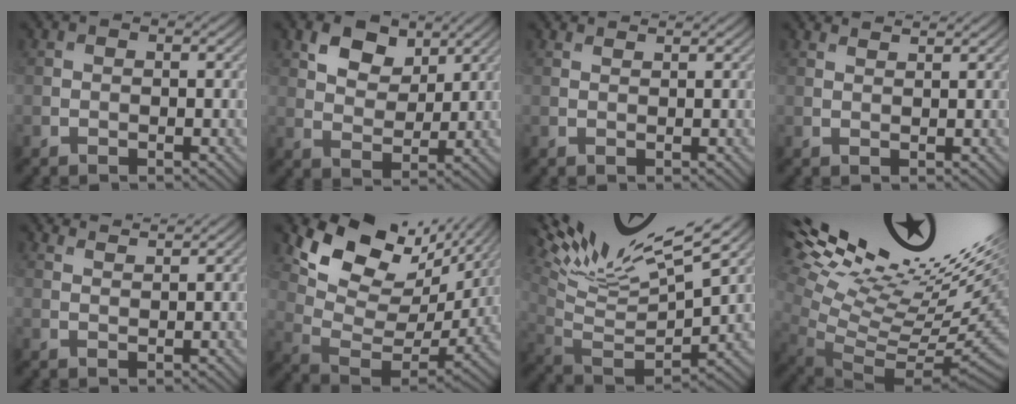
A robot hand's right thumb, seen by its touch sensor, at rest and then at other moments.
{"total": 6.5, "force": [4.0, 3.8, 3.4], "torque": [-0.065, -0.003, 0.072]}
{"total": 1.4, "force": [1.4, -0.3, 0.0], "torque": [-0.002, 0.000, 0.030]}
{"total": 2.0, "force": [2.0, -0.3, 0.2], "torque": [-0.007, 0.000, 0.041]}
{"total": 2.8, "force": [2.8, -0.3, 0.5], "torque": [-0.013, 0.000, 0.052]}
{"total": 12.8, "force": [6.9, 6.9, 8.3], "torque": [-0.150, 0.005, 0.139]}
{"total": 13.4, "force": [8.6, 3.3, 9.7], "torque": [-0.186, 0.015, 0.137]}
{"total": 15.7, "force": [7.4, 4.8, 13.0], "torque": [-0.181, 0.031, 0.157]}